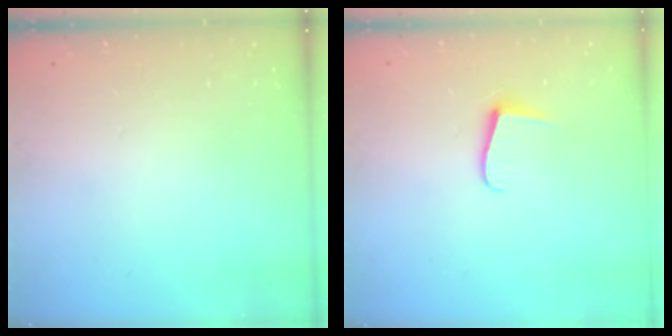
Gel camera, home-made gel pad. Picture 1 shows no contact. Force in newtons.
{"total": 5.6, "press": 5.6, "slide": 0.7}